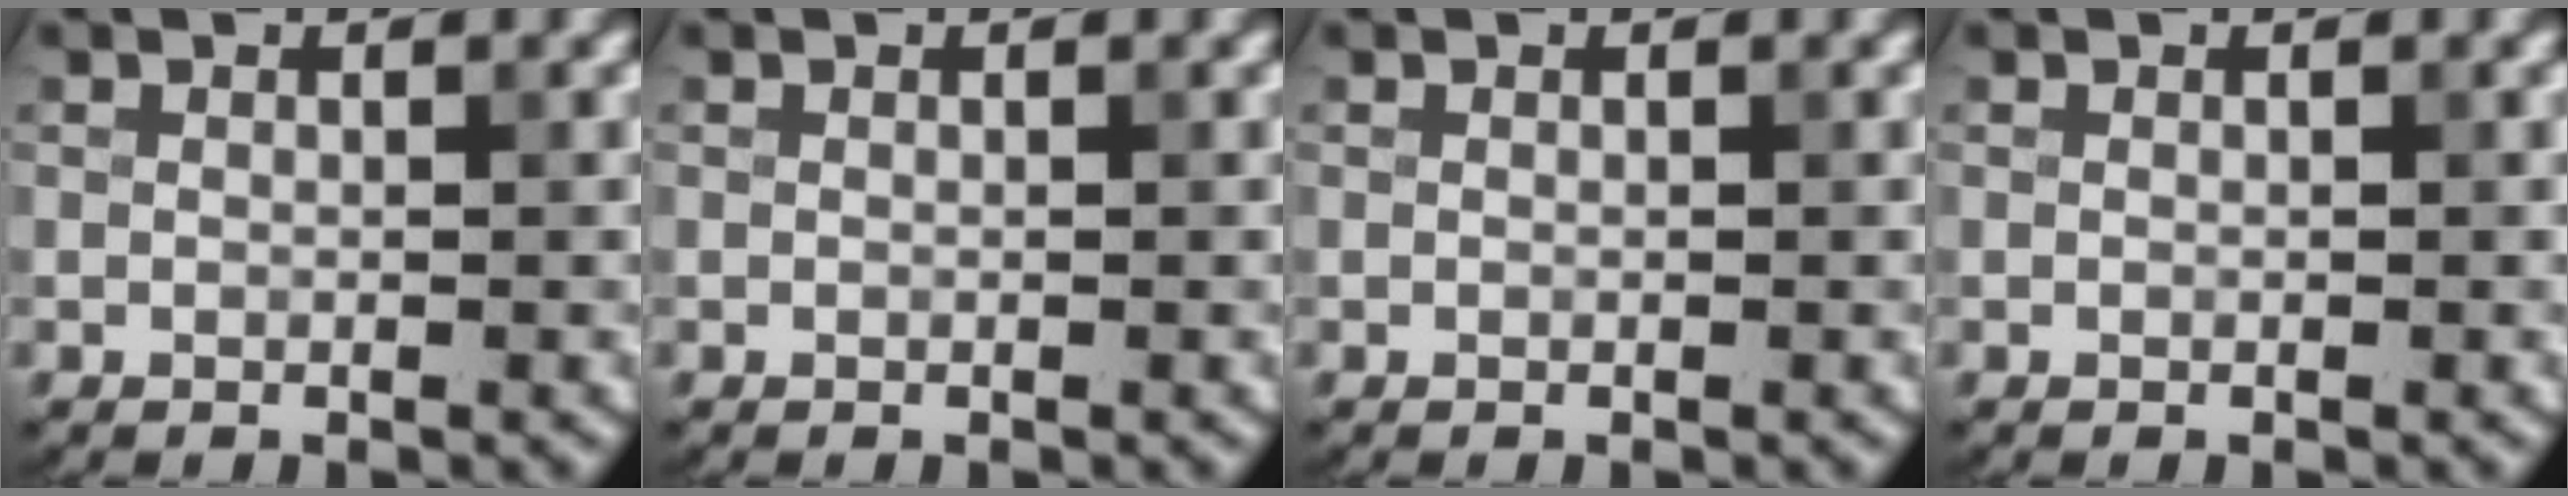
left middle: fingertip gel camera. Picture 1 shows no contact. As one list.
[{"total": 0.0}, {"total": 0.0}, {"total": 0.0}]